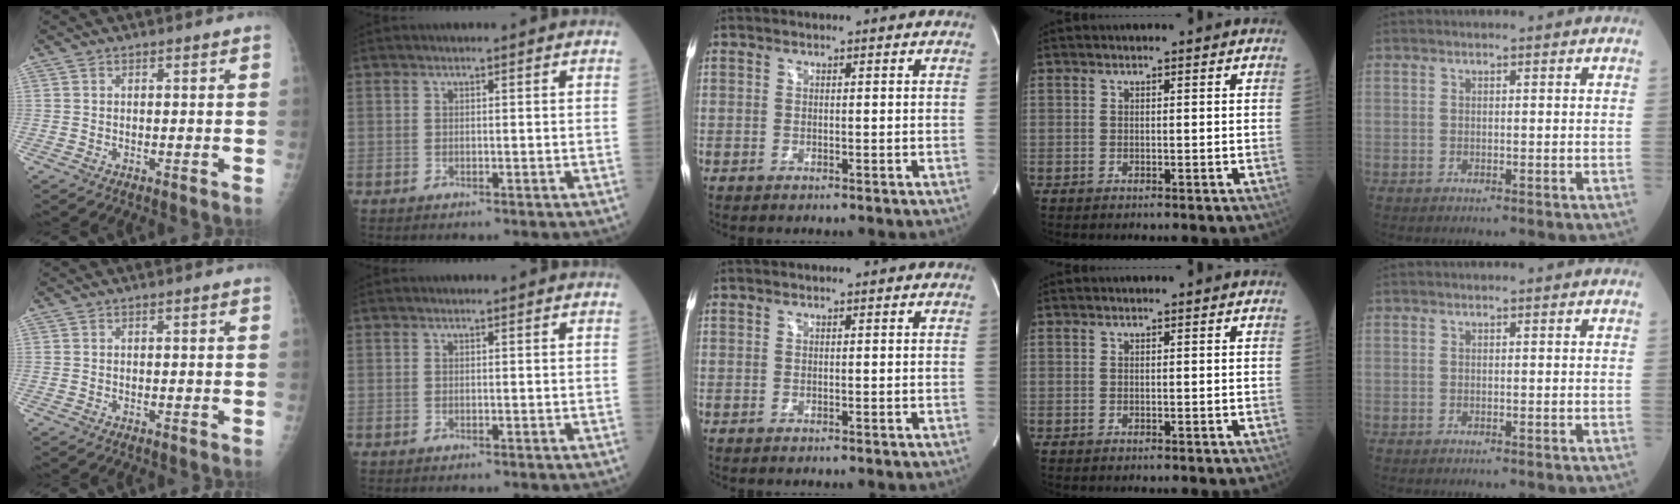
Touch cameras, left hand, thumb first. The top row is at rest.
{}